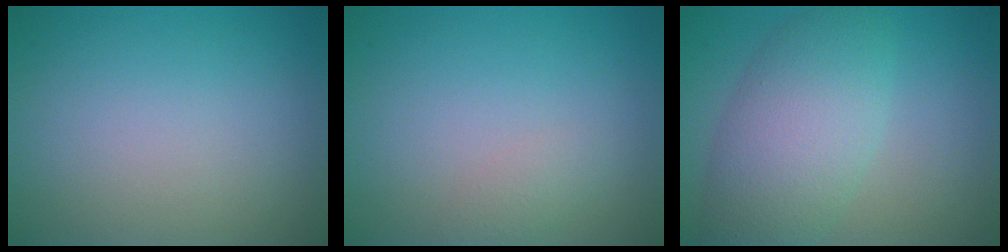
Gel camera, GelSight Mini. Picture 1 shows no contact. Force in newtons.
{"total": 1.0, "press": 1.0, "slide": 0.0}
{"total": 6.7, "press": 6.7, "slide": 0.3}